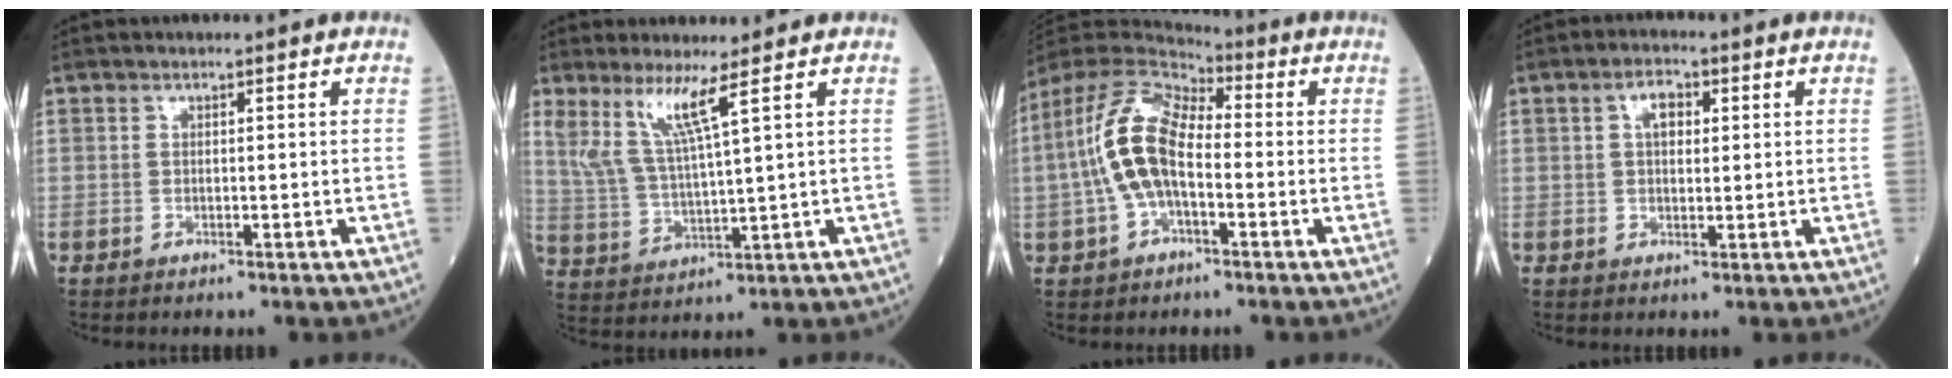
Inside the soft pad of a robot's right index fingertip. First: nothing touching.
{"total": 7.0, "force": [4.1, -0.6, 5.6], "torque": [-0.121, -0.007, 0.092]}
{"total": 12.0, "force": [-1.2, 5.6, 10.6], "torque": [-0.239, 0.029, -0.027]}
{"total": 3.5, "force": [1.0, 2.0, 2.7], "torque": [-0.048, 0.010, 0.015]}